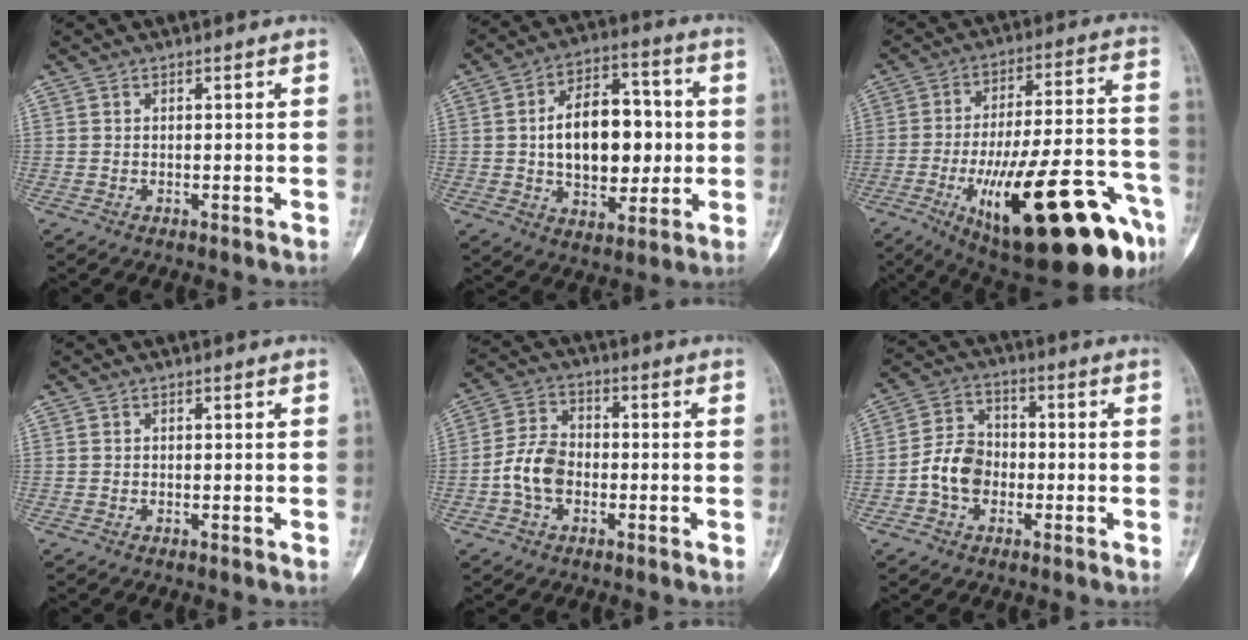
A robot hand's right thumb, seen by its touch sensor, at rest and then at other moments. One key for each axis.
{"total": 17.4, "fx": 0.4, "fy": 10.7, "fz": 13.8, "tx": -0.173, "ty": 0.022, "tz": 0.010}
{"total": 30.4, "fx": -13.5, "fy": 8.7, "fz": 25.8, "tx": -0.343, "ty": 0.050, "tz": -0.191}
{"total": 0.0}
{"total": 7.8, "fx": -2.0, "fy": 5.4, "fz": 5.3, "tx": -0.095, "ty": 0.023, "tz": -0.047}
{"total": 8.1, "fx": -2.0, "fy": 6.2, "fz": 4.8, "tx": -0.074, "ty": 0.028, "tz": -0.048}